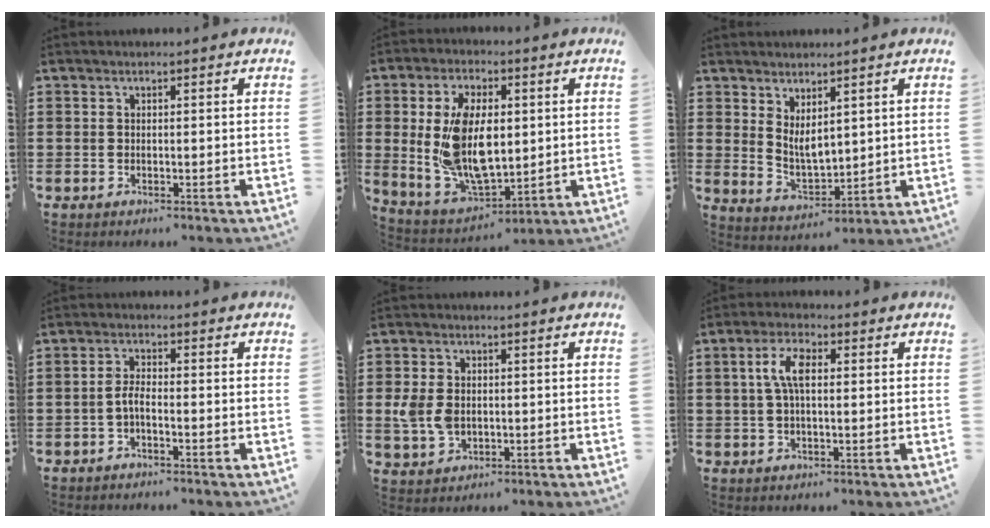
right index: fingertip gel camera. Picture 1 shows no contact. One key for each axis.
{"total": 13.4, "fx": 1.4, "fy": 7.6, "fz": 11.0, "tx": -0.236, "ty": -0.002, "tz": 0.028}
{"total": 4.4, "fx": 2.6, "fy": 2.3, "fz": 2.7, "tx": -0.062, "ty": -0.005, "tz": 0.049}
{"total": 2.5, "fx": -1.1, "fy": 0.6, "fz": 2.1, "tx": -0.054, "ty": -0.003, "tz": -0.026}
{"total": 5.2, "fx": -0.1, "fy": 3.7, "fz": 3.6, "tx": -0.101, "ty": -0.001, "tz": -0.010}
{"total": 5.5, "fx": 0.8, "fy": 2.3, "fz": 4.9, "tx": -0.114, "ty": 0.007, "tz": 0.007}